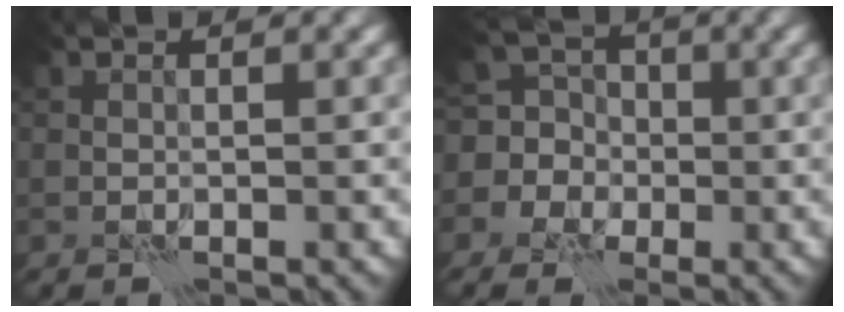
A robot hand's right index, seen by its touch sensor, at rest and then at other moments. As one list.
[{"total": 9.0, "force": [-0.6, 8.7, 2.4], "torque": [-0.068, 0.033, -0.049]}]